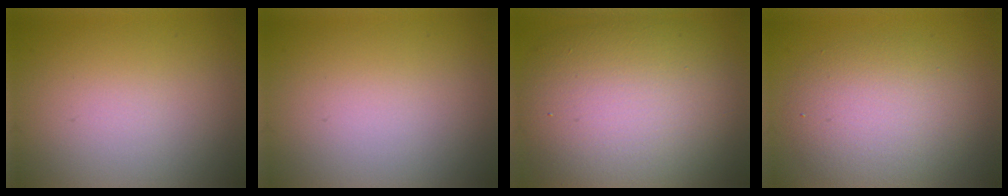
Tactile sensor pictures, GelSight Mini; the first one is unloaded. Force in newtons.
{"total": 0.0}
{"total": 12.6, "press": 12.6, "slide": 0.7}
{"total": 5.3, "press": 5.3, "slide": 0.2}